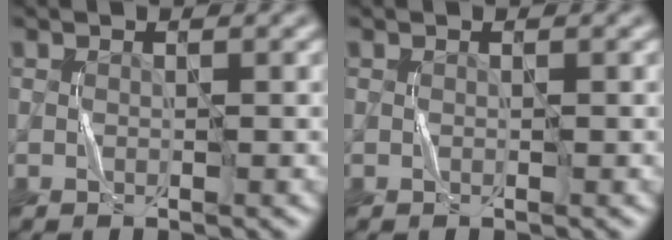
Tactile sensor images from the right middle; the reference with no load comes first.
{"total": 0.0}